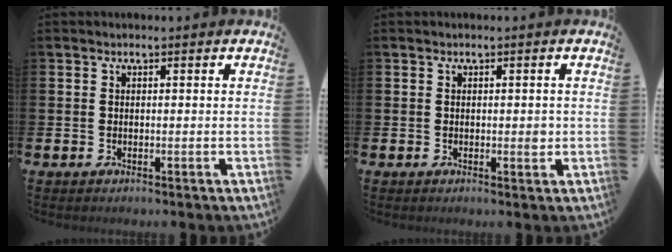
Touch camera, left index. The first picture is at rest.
{"total": 0.9, "force": [-0.2, 0.4, 0.8], "torque": [-0.003, -0.002, -0.008]}